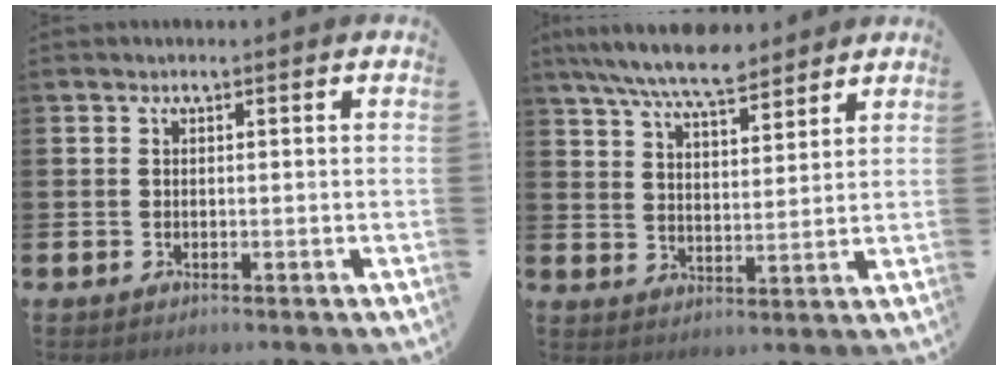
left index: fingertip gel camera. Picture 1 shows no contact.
{"total": 8.3, "force": [7.6, 1.6, 3.0], "torque": [-0.078, -0.029, 0.138]}